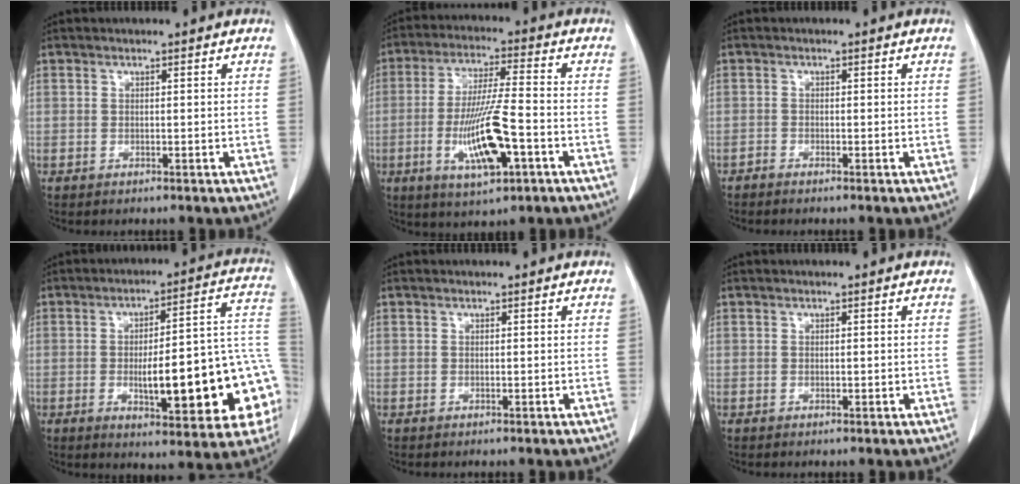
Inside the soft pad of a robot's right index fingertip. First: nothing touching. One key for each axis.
{"total": 12.5, "fx": -4.0, "fy": 2.1, "fz": 11.7, "tx": -0.229, "ty": -0.010, "tz": -0.066}
{"total": 1.0, "fx": -0.7, "fy": 0.4, "fz": 0.5, "tx": -0.009, "ty": 0.001, "tz": -0.014}
{"total": 22.6, "fx": -4.8, "fy": 5.1, "fz": 21.4, "tx": -0.216, "ty": 0.032, "tz": -0.049}
{"total": 0.0}
{"total": 0.9, "fx": -0.1, "fy": 0.5, "fz": 0.7, "tx": -0.016, "ty": 0.000, "tz": 0.000}